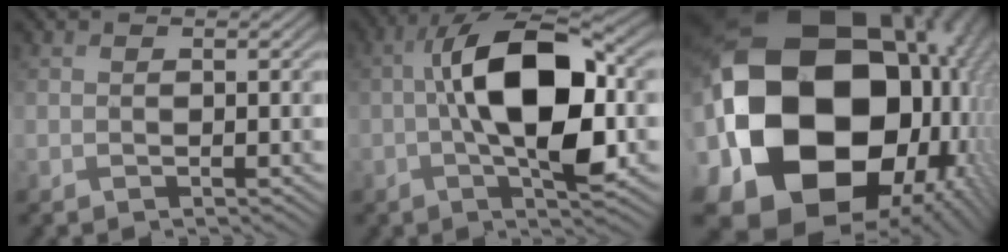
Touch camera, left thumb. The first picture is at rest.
{"total": 13.3, "force": [-0.3, 5.7, 12.0], "torque": [-0.214, 0.007, -0.007]}
{"total": 25.6, "force": [-0.9, 19.4, 16.7], "torque": [-0.359, -0.084, -0.004]}